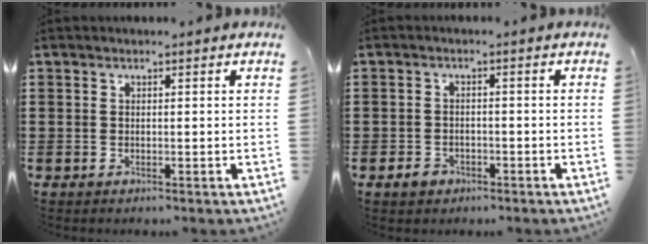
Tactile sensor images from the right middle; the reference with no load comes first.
{"total": 2.1, "force": [-1.4, 1.4, 0.8], "torque": [-0.024, -0.002, -0.030]}